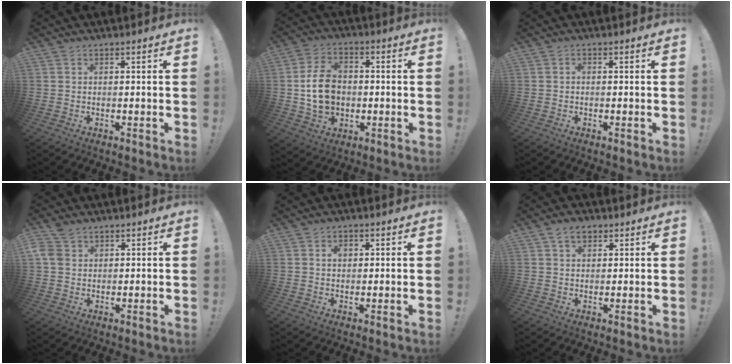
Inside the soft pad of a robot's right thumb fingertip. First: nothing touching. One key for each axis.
{"total": 12.6, "fx": -0.3, "fy": 9.9, "fz": 7.8, "tx": -0.136, "ty": 0.005, "tz": -0.003}
{"total": 0.6, "fx": -0.3, "fy": 0.4, "fz": 0.3, "tx": -0.010, "ty": 0.003, "tz": -0.006}
{"total": 5.5, "fx": 2.9, "fy": 3.7, "fz": 2.8, "tx": -0.058, "ty": -0.006, "tz": 0.057}
{"total": 2.5, "fx": 0.7, "fy": 1.9, "fz": 1.5, "tx": -0.022, "ty": 0.003, "tz": 0.008}
{"total": 4.9, "fx": 2.6, "fy": 3.1, "fz": 2.7, "tx": -0.049, "ty": -0.001, "tz": 0.049}